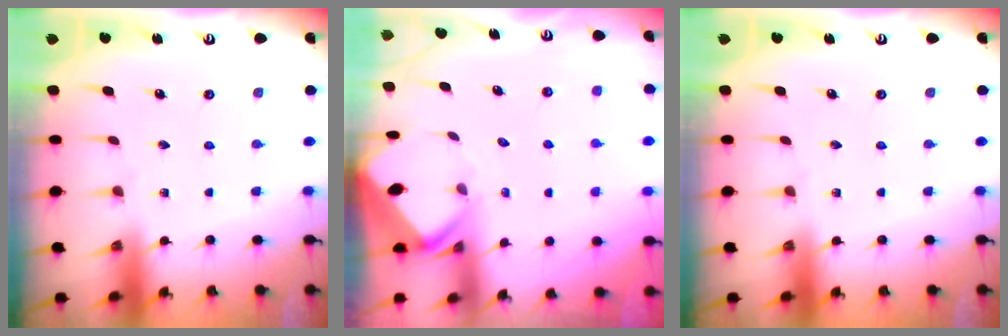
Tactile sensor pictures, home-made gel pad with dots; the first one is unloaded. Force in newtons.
{"total": 2.4, "press": 2.4, "slide": 0.1}
{"total": 0.0}